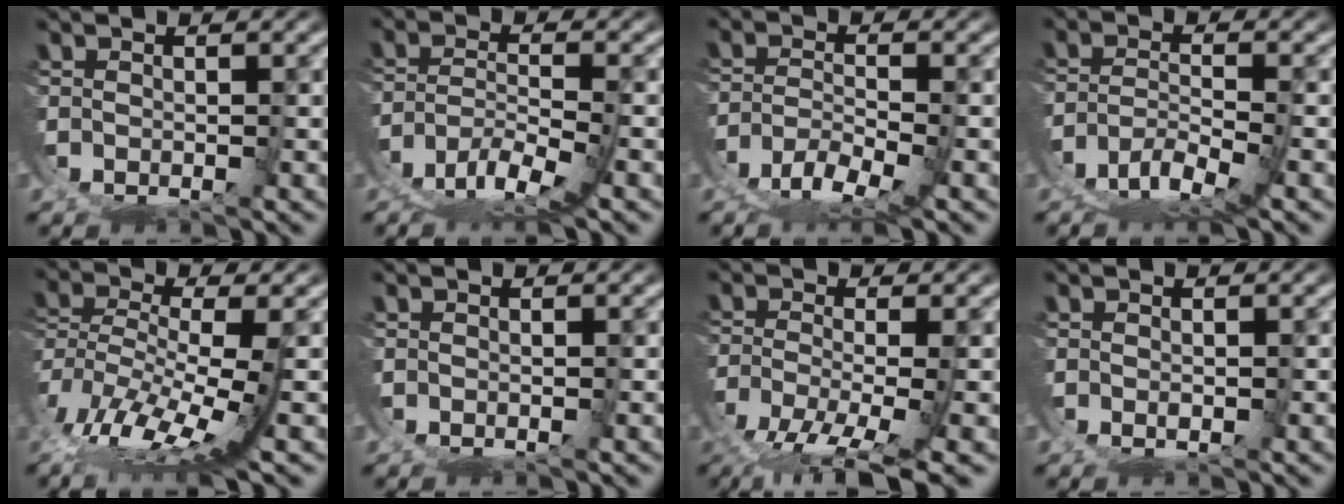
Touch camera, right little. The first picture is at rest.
{"total": 5.4, "force": [-2.7, 1.8, 4.4], "torque": [-0.068, -0.019, -0.037]}
{"total": 4.2, "force": [-2.5, 1.0, 3.3], "torque": [-0.042, -0.011, -0.039]}
{"total": 5.6, "force": [-3.1, 2.4, 3.9], "torque": [-0.056, -0.013, -0.050]}
{"total": 6.3, "force": [-1.8, 2.7, 5.4], "torque": [-0.119, -0.039, -0.014]}
{"total": 0.0}
{"total": 6.7, "force": [-5.0, 0.9, 4.4], "torque": [-0.076, -0.030, -0.062]}
{"total": 1.0, "force": [0.1, 0.7, 0.6], "torque": [-0.017, -0.006, 0.005]}